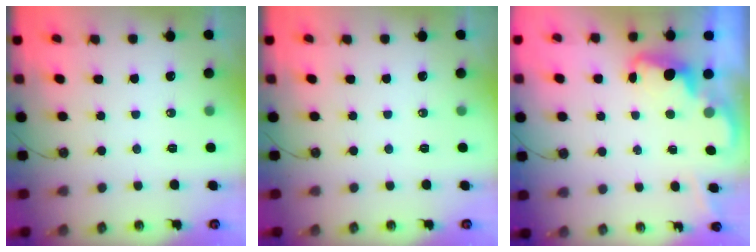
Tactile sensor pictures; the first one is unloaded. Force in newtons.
{"total": 0.0}
{"total": 2.2, "press": 2.2, "slide": 0.5}